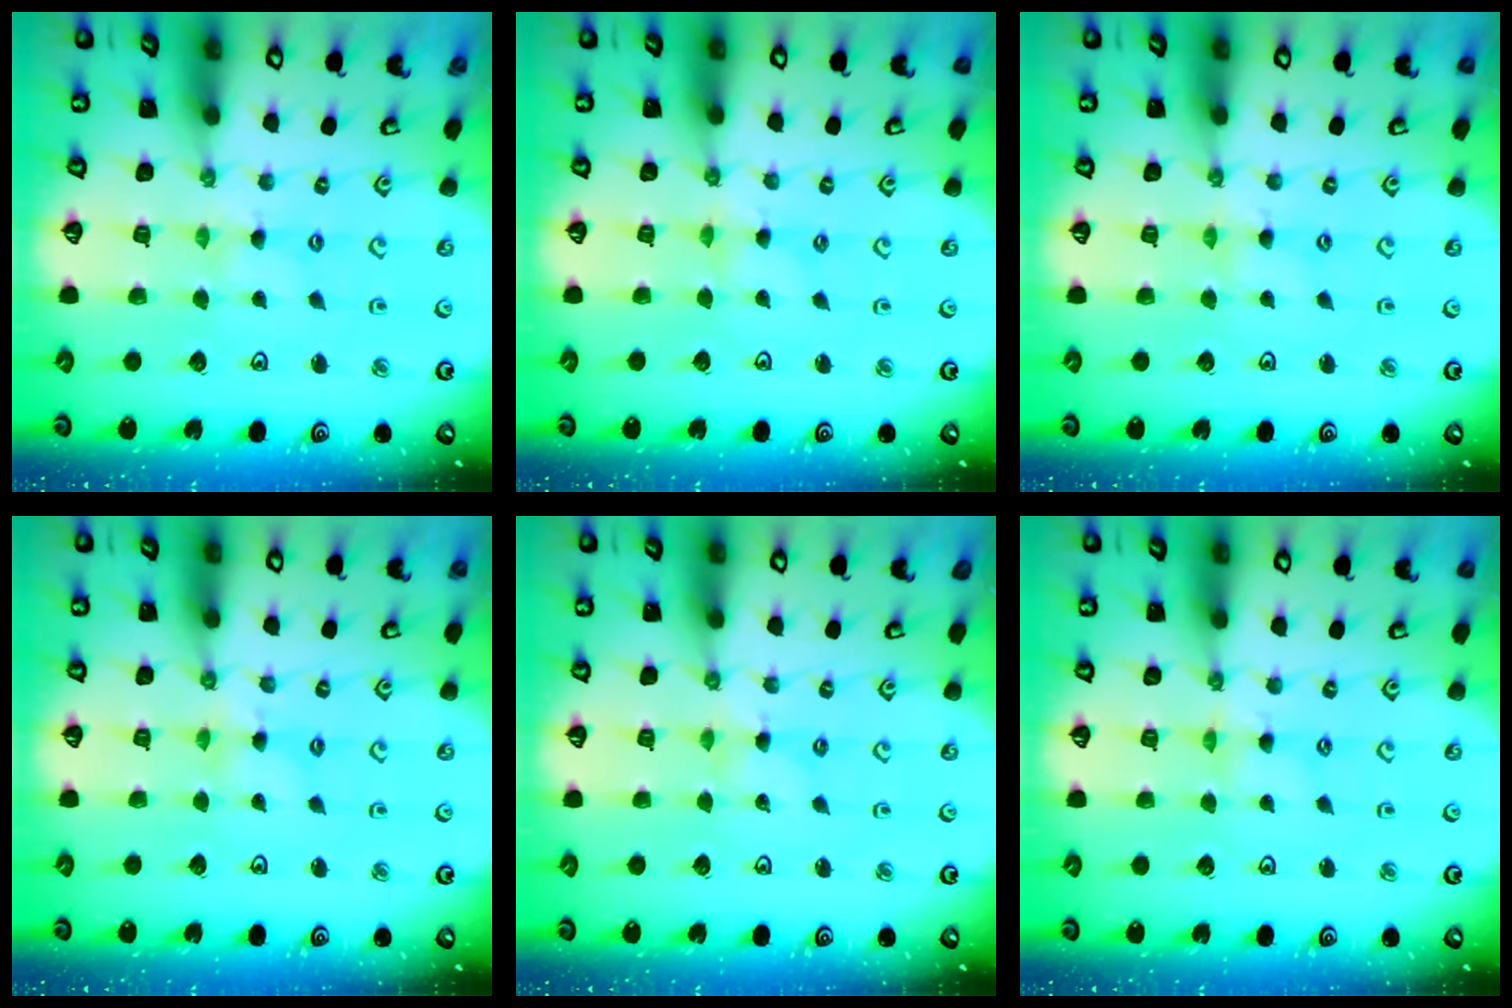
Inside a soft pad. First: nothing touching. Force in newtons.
{"total": 0.0}
{"total": 1.2, "press": 1.1, "slide": 0.2}
{"total": 1.6, "press": 1.6, "slide": 0.2}
{"total": 0.0}
{"total": 0.0}